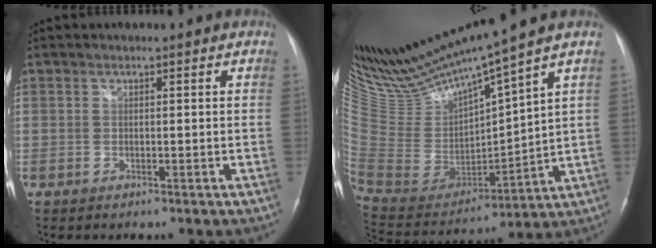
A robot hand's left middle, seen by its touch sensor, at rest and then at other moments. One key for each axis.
{"total": 17.0, "fx": 14.9, "fy": -0.9, "fz": 8.2, "tx": -0.164, "ty": -0.025, "tz": 0.302}